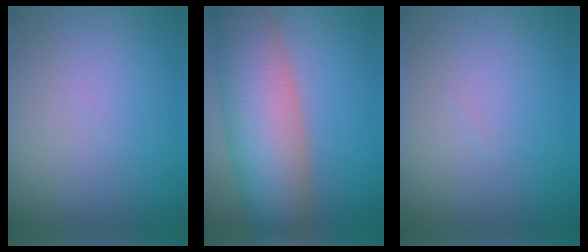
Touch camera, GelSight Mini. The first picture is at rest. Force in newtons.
{"total": 10.4, "press": 10.4, "slide": 0.5}
{"total": 0.0}